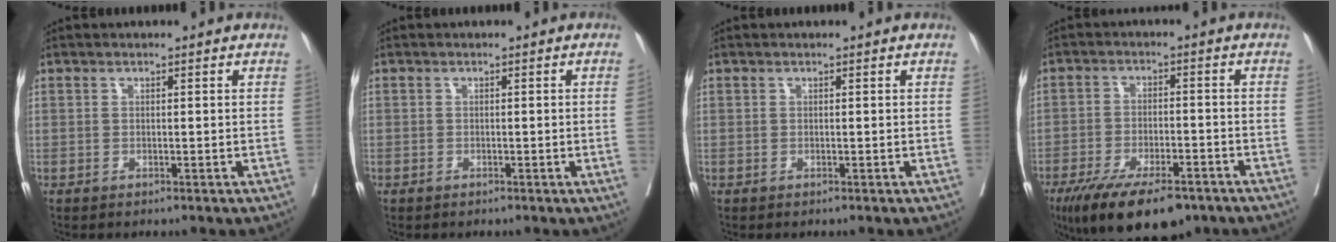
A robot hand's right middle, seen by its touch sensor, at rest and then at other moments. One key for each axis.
{"total": 0.8, "fx": -0.1, "fy": -0.3, "fz": 0.7, "tx": -0.003, "ty": 0.001, "tz": -0.002}
{"total": 0.0}
{"total": 13.2, "fx": -9.3, "fy": 4.7, "fz": 8.1, "tx": -0.134, "ty": -0.014, "tz": -0.148}